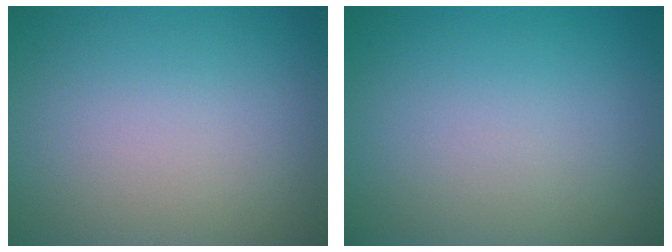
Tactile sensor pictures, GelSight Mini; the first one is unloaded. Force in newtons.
{"total": 0.0}